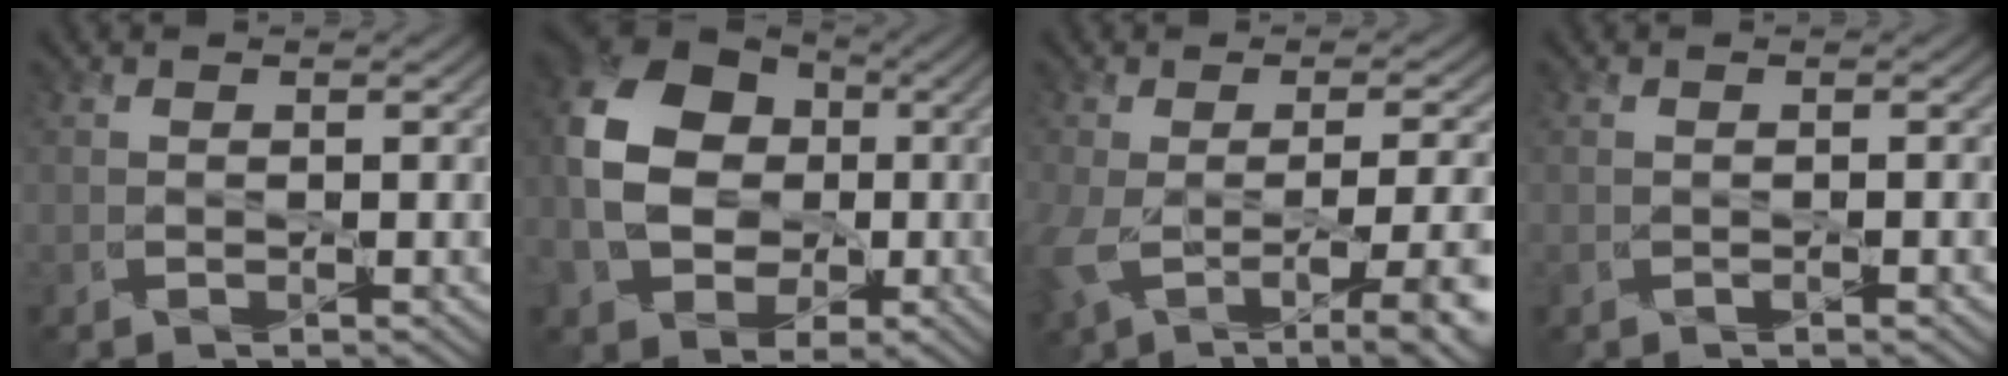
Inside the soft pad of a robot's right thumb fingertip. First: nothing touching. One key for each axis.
{"total": 13.8, "fx": -0.4, "fy": 10.9, "fz": 8.5, "tx": -0.193, "ty": -0.003, "tz": -0.005}
{"total": 11.0, "fx": -3.6, "fy": 4.8, "fz": 9.2, "tx": -0.175, "ty": -0.034, "tz": -0.044}
{"total": 0.6, "fx": -0.4, "fy": 0.1, "fz": 0.4, "tx": -0.005, "ty": -0.001, "tz": -0.008}